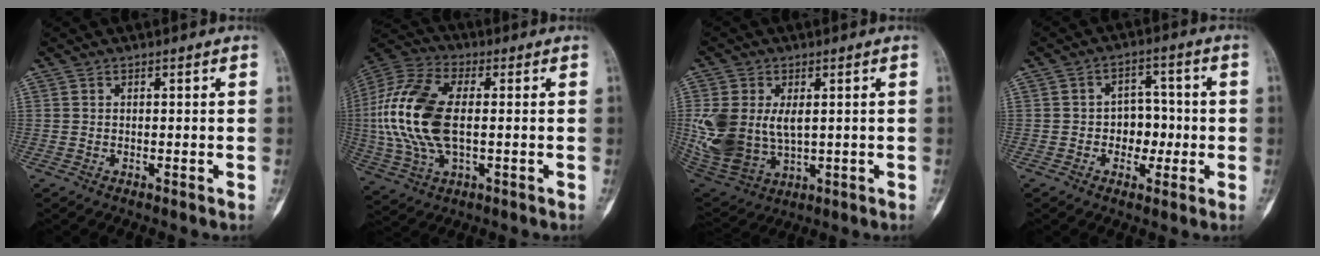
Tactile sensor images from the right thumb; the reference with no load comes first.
{"total": 18.5, "force": [-0.1, 9.9, 15.7], "torque": [-0.347, 0.010, -0.002]}
{"total": 15.0, "force": [0.9, 9.9, 11.3], "torque": [-0.246, -0.013, 0.039]}
{"total": 6.3, "force": [-1.1, 4.9, 3.7], "torque": [-0.011, 0.023, -0.024]}